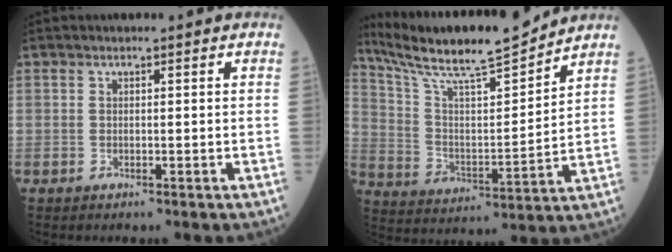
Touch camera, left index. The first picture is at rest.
{"total": 16.8, "force": [15.1, 0.3, 7.3], "torque": [-0.143, 0.003, 0.266]}